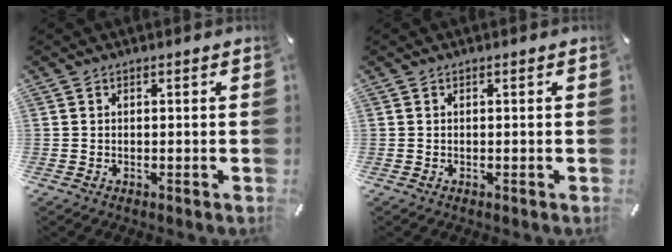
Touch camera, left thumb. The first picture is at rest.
{"total": 0.0}